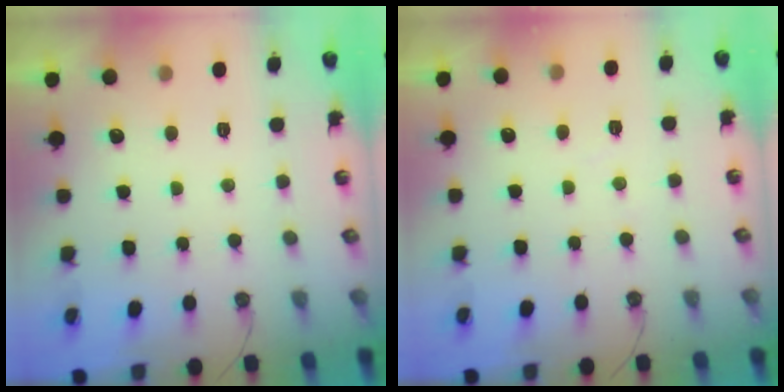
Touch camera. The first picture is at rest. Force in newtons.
{"total": 2.9, "press": 2.9, "slide": 0.5}